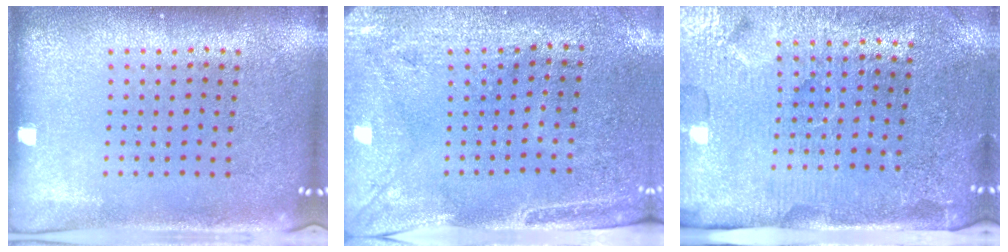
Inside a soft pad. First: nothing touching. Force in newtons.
{"total": 2.9, "press": 2.4, "slide": 1.5}
{"total": 4.4, "press": 4.1, "slide": 1.7}